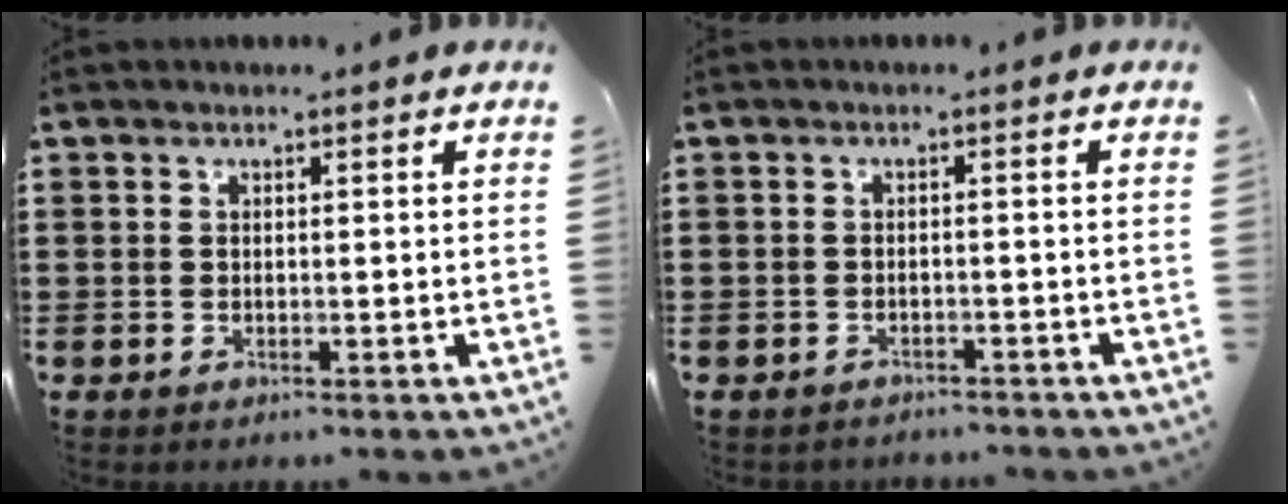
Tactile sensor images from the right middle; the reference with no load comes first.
{"total": 1.4, "force": [-1.4, 0.2, 0.0], "torque": [-0.007, -0.001, -0.031]}